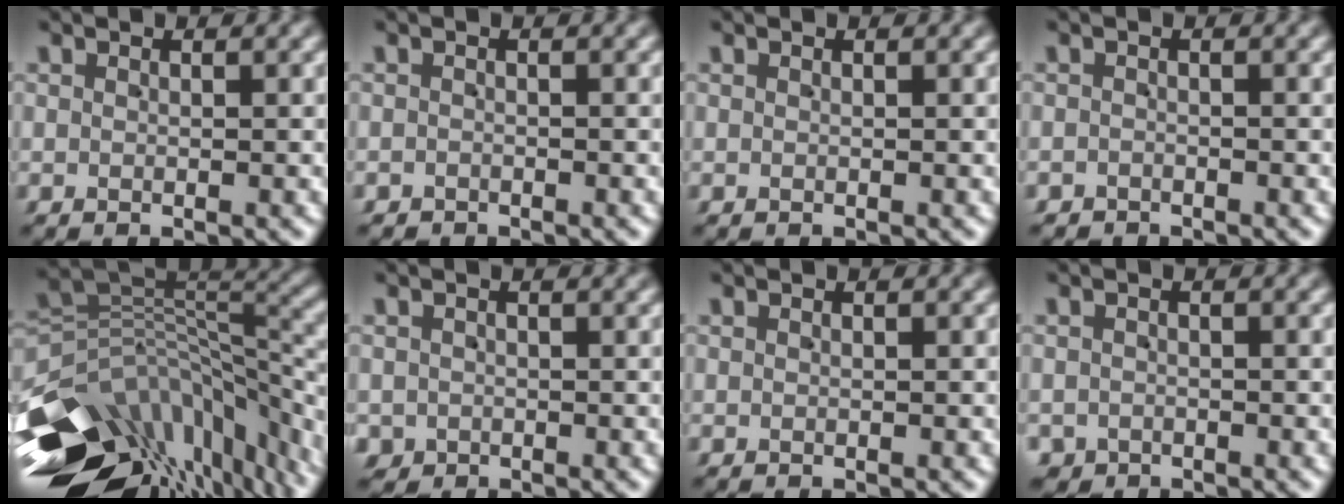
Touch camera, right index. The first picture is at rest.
{"total": 1.2, "force": [-1.1, 0.2, -0.6], "torque": [0.015, -0.007, -0.017]}
{"total": 0.0}
{"total": 1.6, "force": [-1.4, 0.2, -0.6], "torque": [0.017, -0.007, -0.024]}
{"total": 19.3, "force": [-7.8, 11.9, 13.1], "torque": [-0.205, -0.057, -0.094]}
{"total": 2.5, "force": [-1.5, 2.1, 0.0], "torque": [-0.001, -0.023, -0.017]}
{"total": 0.0}
{"total": 2.4, "force": [-1.9, 1.4, -0.4], "torque": [0.011, -0.017, -0.029]}